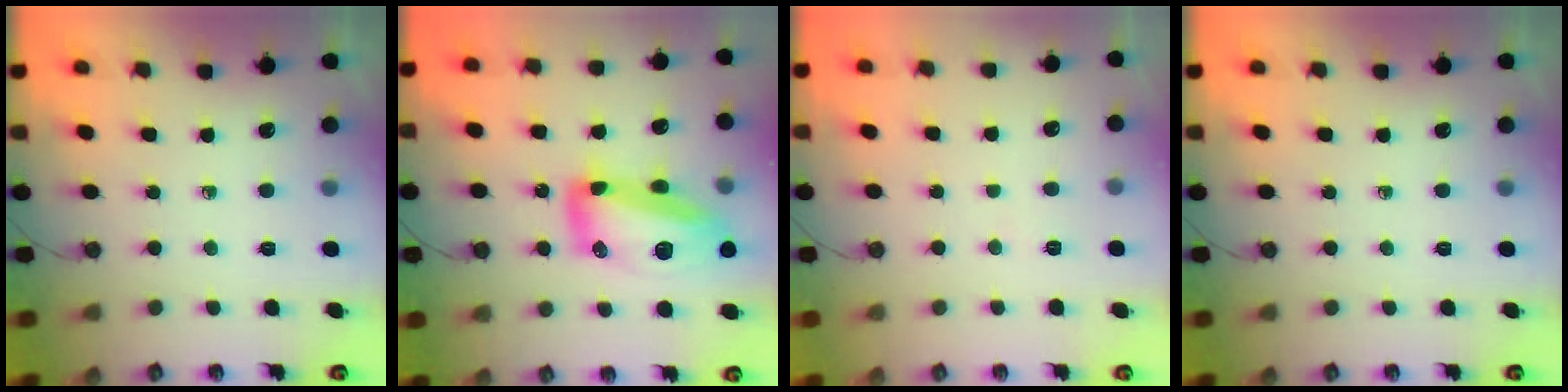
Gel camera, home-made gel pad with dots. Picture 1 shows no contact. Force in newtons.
{"total": 18.1, "press": 18.0, "slide": 1.5}
{"total": 3.9, "press": 3.8, "slide": 0.7}
{"total": 0.0}